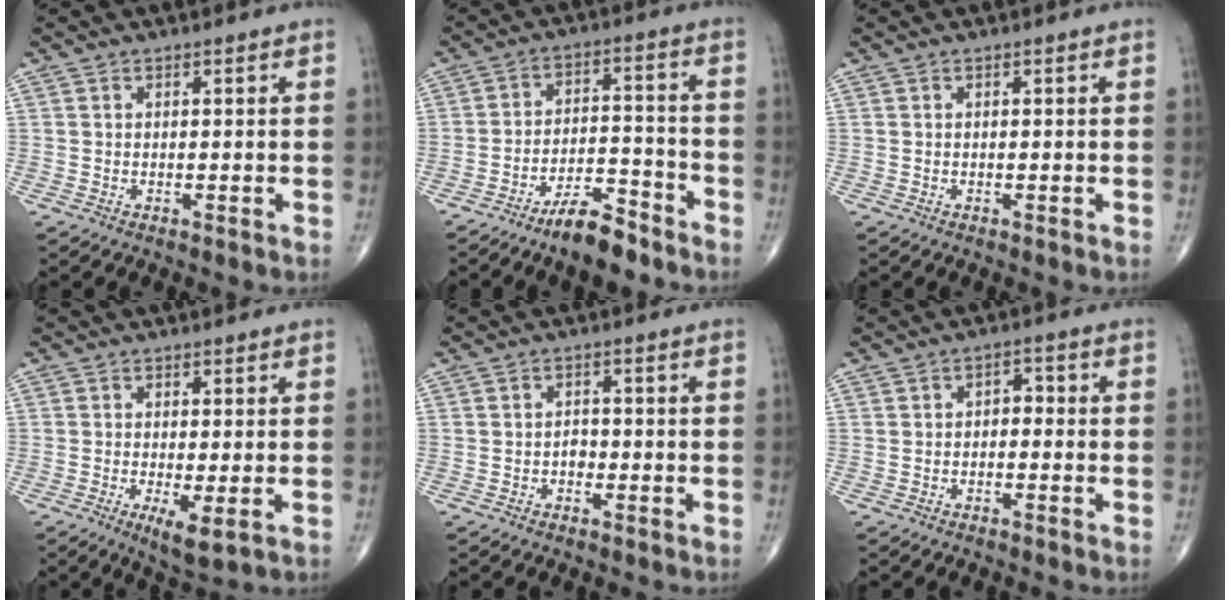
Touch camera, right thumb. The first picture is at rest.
{"total": 8.8, "force": [-6.9, 2.6, 4.8], "torque": [-0.075, 0.055, -0.122]}
{"total": 0.0}
{"total": 4.7, "force": [-1.3, 1.2, 4.3], "torque": [-0.079, -0.016, -0.023]}
{"total": 1.7, "force": [-0.7, 1.3, 1.0], "torque": [-0.006, 0.006, -0.016]}
{"total": 2.5, "force": [-0.5, 1.7, 1.7], "torque": [-0.011, 0.017, -0.017]}